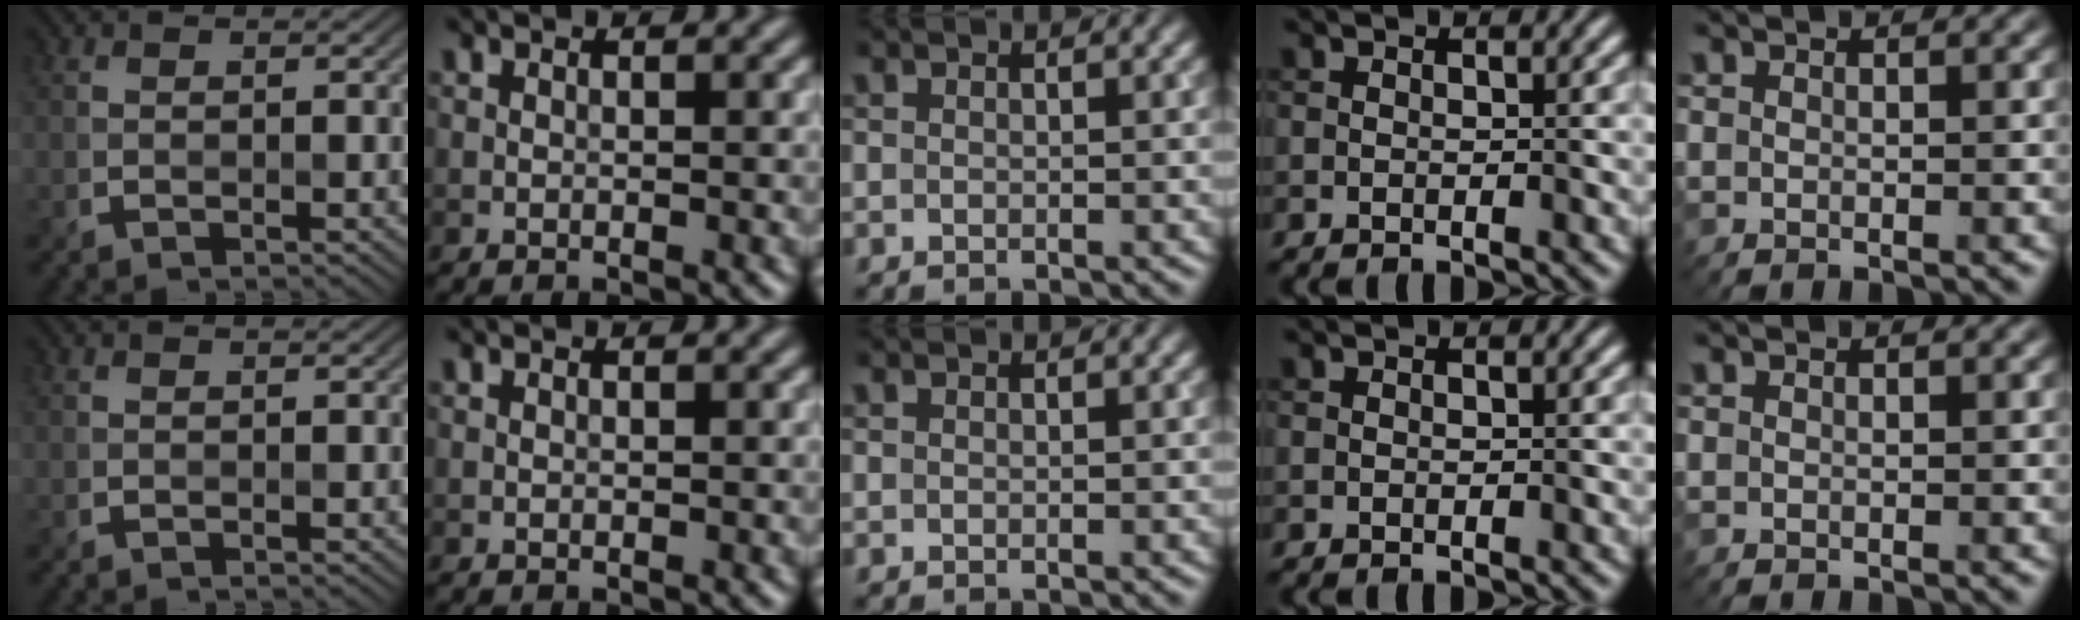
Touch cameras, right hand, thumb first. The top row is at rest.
{}